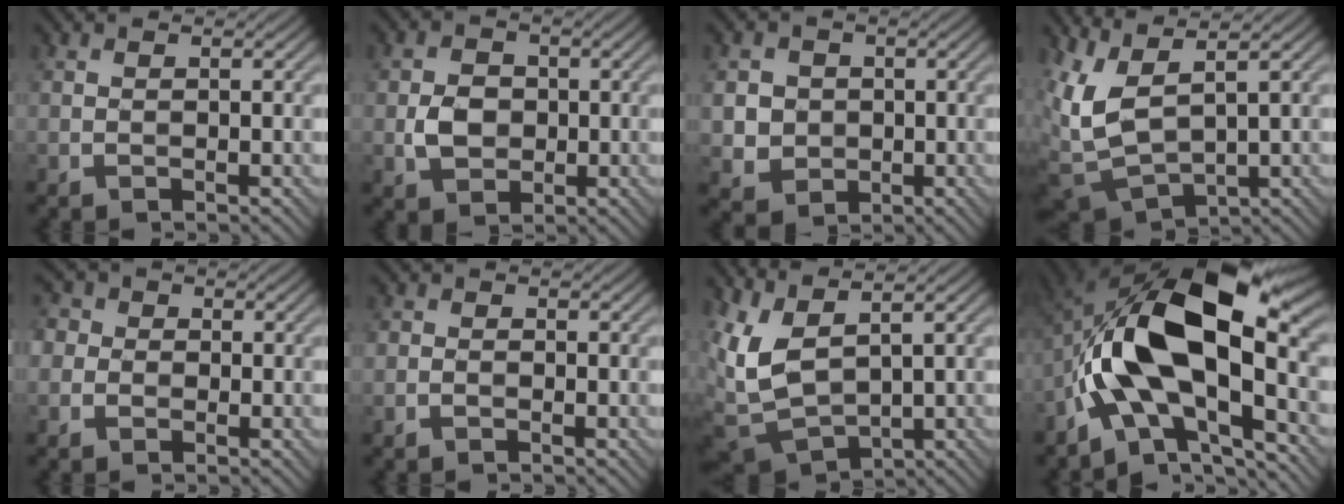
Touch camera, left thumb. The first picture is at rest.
{"total": 4.0, "force": [-0.5, 3.3, 2.2], "torque": [-0.046, -0.003, -0.011]}
{"total": 5.1, "force": [0.2, 4.8, 1.5], "torque": [-0.053, -0.006, 0.005]}
{"total": 9.0, "force": [3.1, 3.8, 7.6], "torque": [-0.207, -0.011, 0.070]}
{"total": 4.1, "force": [-0.3, 3.8, 1.4], "torque": [-0.028, 0.012, -0.040]}
{"total": 1.0, "force": [-0.6, 0.7, 0.3], "torque": [-0.003, 0.001, -0.016]}
{"total": 9.0, "force": [2.6, 4.6, 7.3], "torque": [-0.206, -0.015, 0.056]}
{"total": 16.3, "force": [-1.5, 7.9, 14.2], "torque": [-0.254, 0.017, -0.039]}